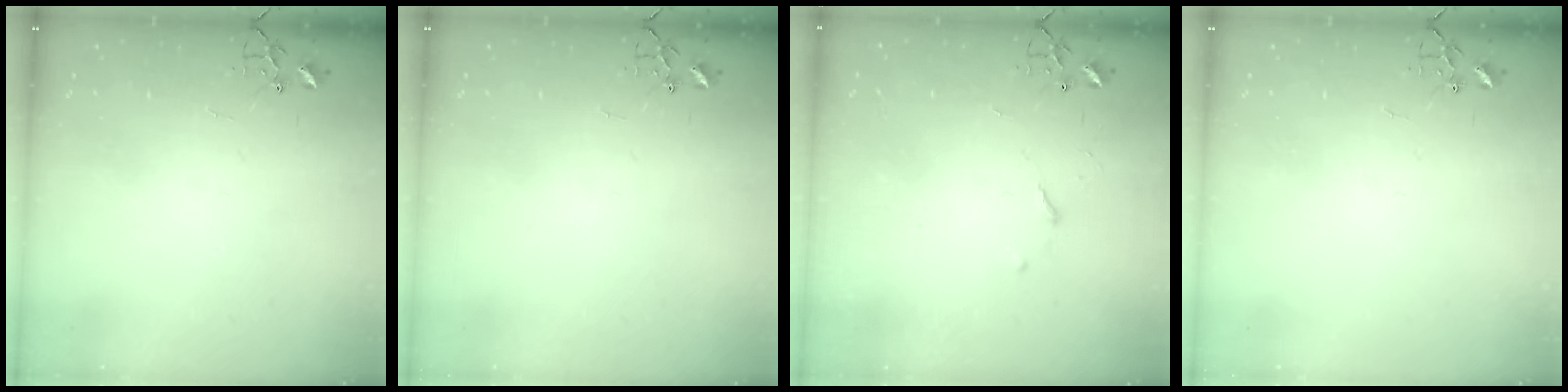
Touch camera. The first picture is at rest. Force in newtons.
{"total": 0.0}
{"total": 3.4, "press": 3.3, "slide": 0.6}
{"total": 0.0}